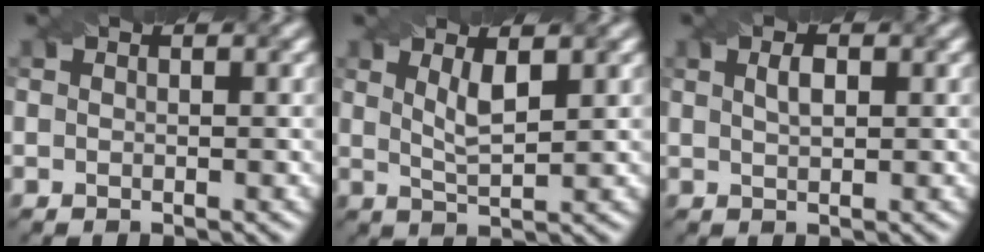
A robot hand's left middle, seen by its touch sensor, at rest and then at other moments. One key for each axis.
{"total": 2.7, "fx": 1.1, "fy": 0.7, "fz": 2.4, "tx": -0.045, "ty": -0.006, "tz": 0.023}
{"total": 1.6, "fx": 0.6, "fy": 0.7, "fz": 1.3, "tx": -0.023, "ty": 0.001, "tz": 0.013}